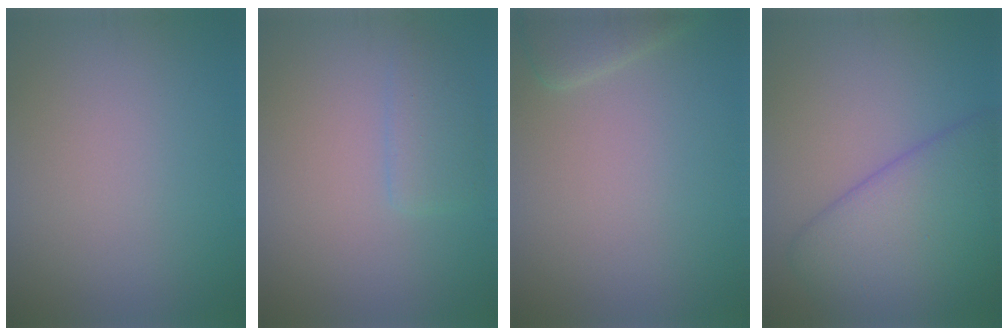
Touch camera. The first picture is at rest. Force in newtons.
{"total": 2.1, "press": 2.1, "slide": 0.2}
{"total": 2.2, "press": 2.2, "slide": 0.2}
{"total": 8.0, "press": 8.0, "slide": 0.3}